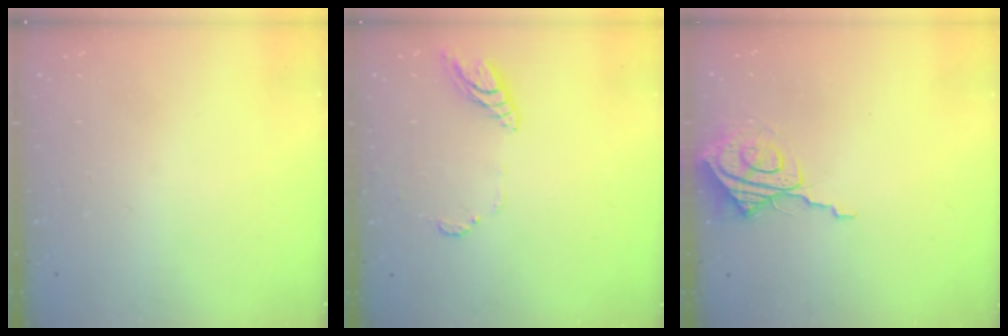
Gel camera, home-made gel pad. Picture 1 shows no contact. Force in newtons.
{"total": 10.2, "press": 10.2, "slide": 1.3}
{"total": 8.4, "press": 8.4, "slide": 0.8}